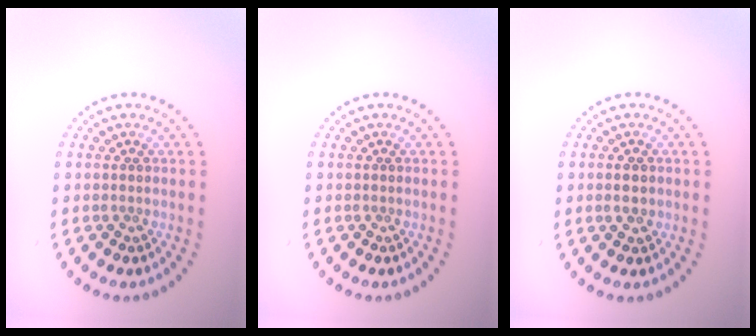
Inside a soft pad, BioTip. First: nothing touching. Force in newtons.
{"total": 0.0}
{"total": 2.1, "press": 2.1, "slide": 0.2}